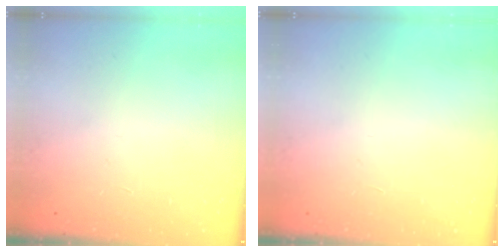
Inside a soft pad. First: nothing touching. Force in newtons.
{"total": 0.0}